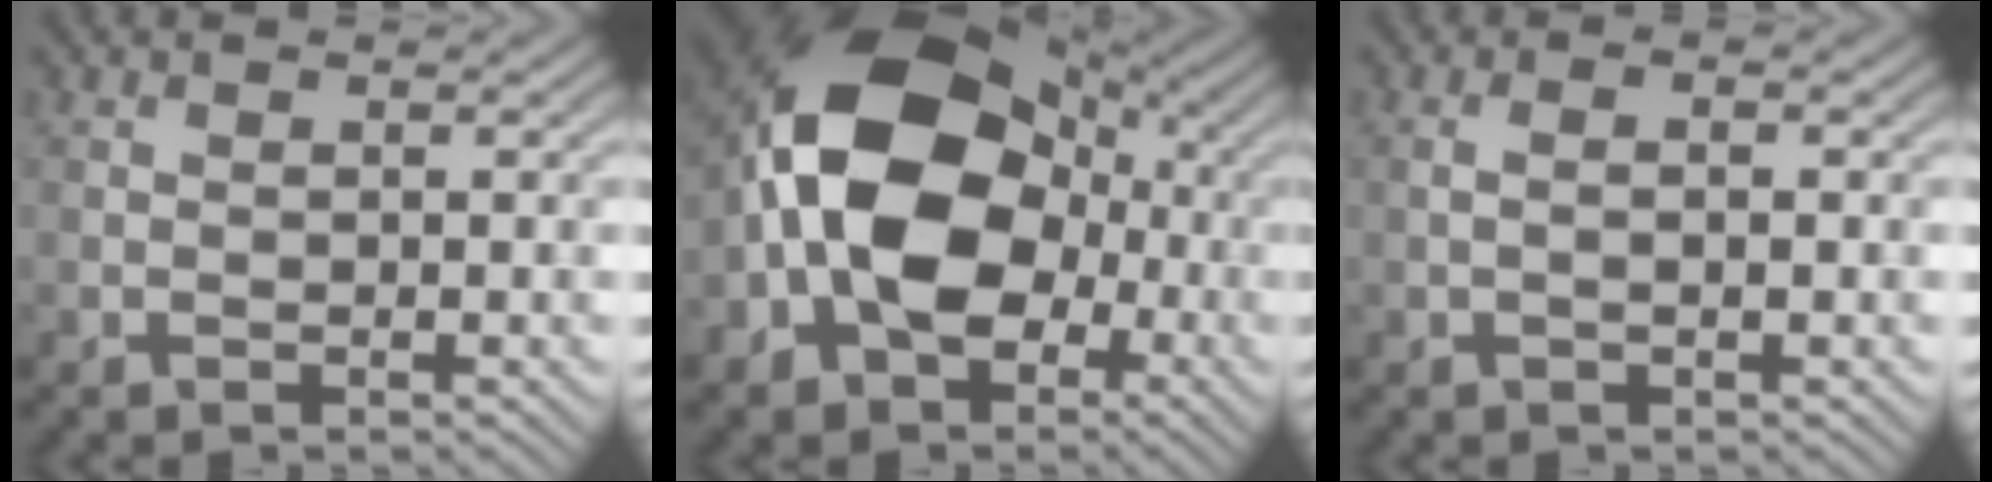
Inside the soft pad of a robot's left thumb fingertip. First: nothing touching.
{"total": 16.3, "force": [-2.2, 11.3, 11.6], "torque": [-0.216, 0.011, -0.058]}
{"total": 1.7, "force": [-0.1, 0.4, 1.6], "torque": [-0.025, -0.003, -0.004]}